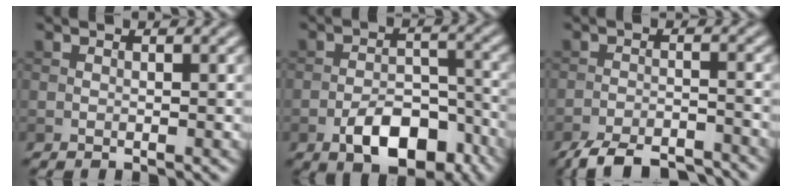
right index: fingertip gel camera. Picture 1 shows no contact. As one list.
[{"total": 6.8, "force": [-3.7, 3.4, 4.5], "torque": [-0.067, 0.004, -0.063]}, {"total": 7.0, "force": [-6.2, 1.7, 2.9], "torque": [-0.049, -0.010, -0.106]}]